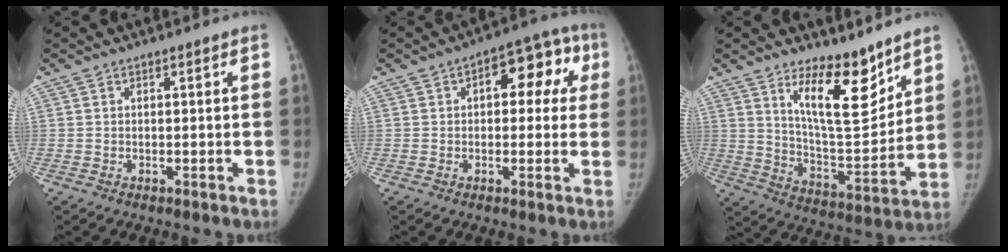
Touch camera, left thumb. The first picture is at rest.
{"total": 11.5, "force": [2.9, 6.6, 9.0], "torque": [-0.064, 0.030, 0.028]}
{"total": 14.3, "force": [9.6, 5.1, 9.3], "torque": [-0.110, -0.089, 0.172]}